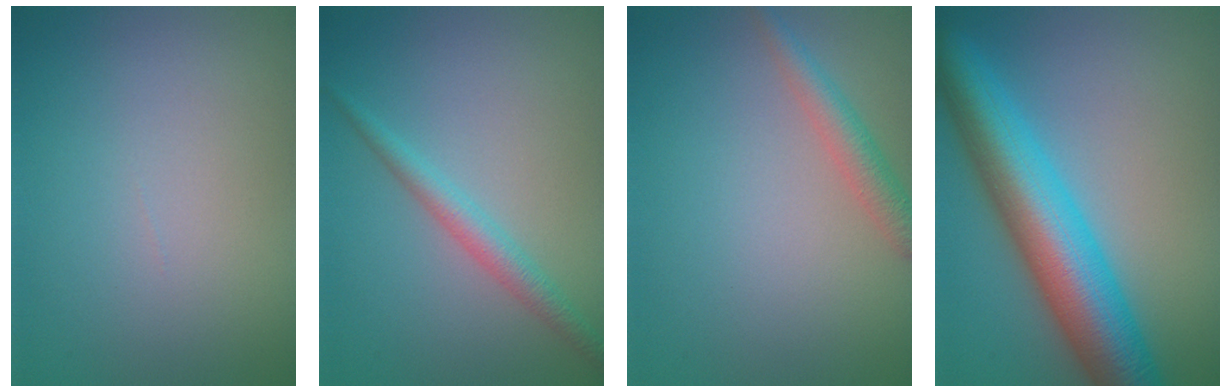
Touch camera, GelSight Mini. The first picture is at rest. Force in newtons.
{"total": 2.2, "press": 2.2, "slide": 0.1}
{"total": 2.4, "press": 2.4, "slide": 0.1}
{"total": 10.3, "press": 10.3, "slide": 0.2}